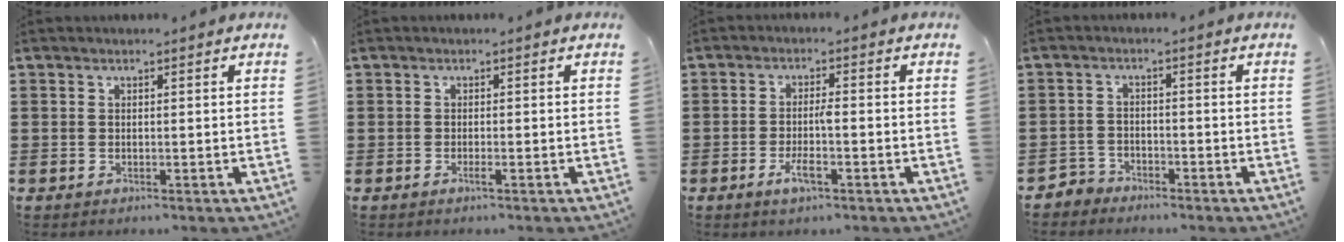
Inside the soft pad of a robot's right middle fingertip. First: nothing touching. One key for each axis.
{"total": 0.6, "fx": -0.5, "fy": 0.0, "fz": 0.3, "tx": -0.006, "ty": -0.004, "tz": -0.008}
{"total": 3.4, "fx": -1.3, "fy": 0.7, "fz": 3.1, "tx": -0.066, "ty": -0.002, "tz": -0.030}
{"total": 2.6, "fx": -2.5, "fy": 0.8, "fz": -0.2, "tx": -0.004, "ty": 0.000, "tz": -0.055}